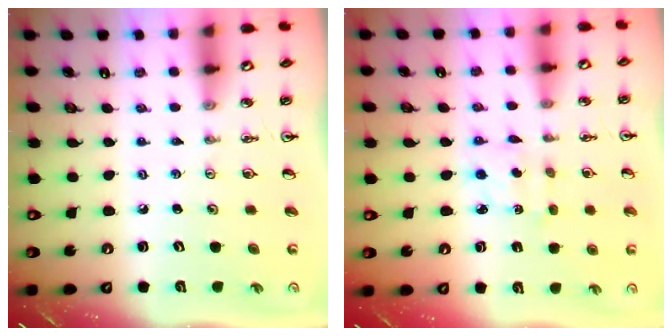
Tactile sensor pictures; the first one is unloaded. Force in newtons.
{"total": 1.9, "press": 1.9, "slide": 0.3}